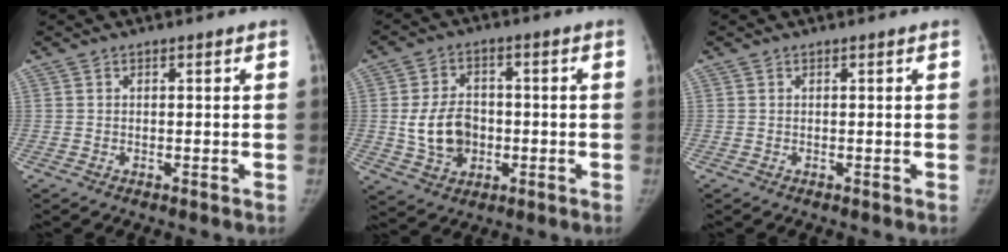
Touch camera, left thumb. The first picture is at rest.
{"total": 9.6, "force": [-1.0, 7.4, 6.0], "torque": [-0.086, 0.010, -0.012]}
{"total": 0.0}